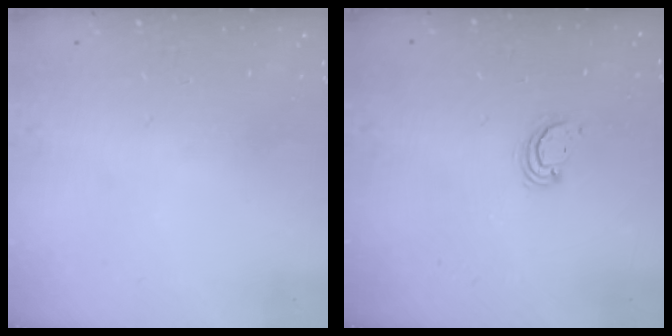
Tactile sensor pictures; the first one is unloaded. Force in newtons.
{"total": 2.6, "press": 2.6, "slide": 0.3}